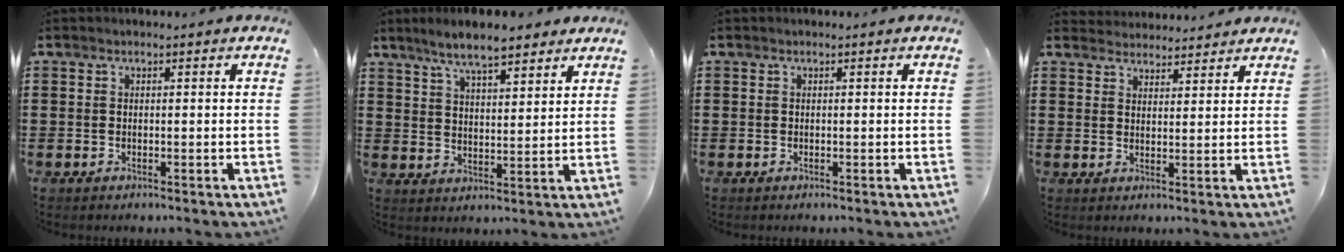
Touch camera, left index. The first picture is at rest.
{"total": 6.4, "force": [5.6, 1.1, 2.8], "torque": [-0.073, -0.011, 0.101]}
{"total": 0.0}
{"total": 3.1, "force": [3.1, 0.4, -0.4], "torque": [-0.003, -0.012, 0.059]}